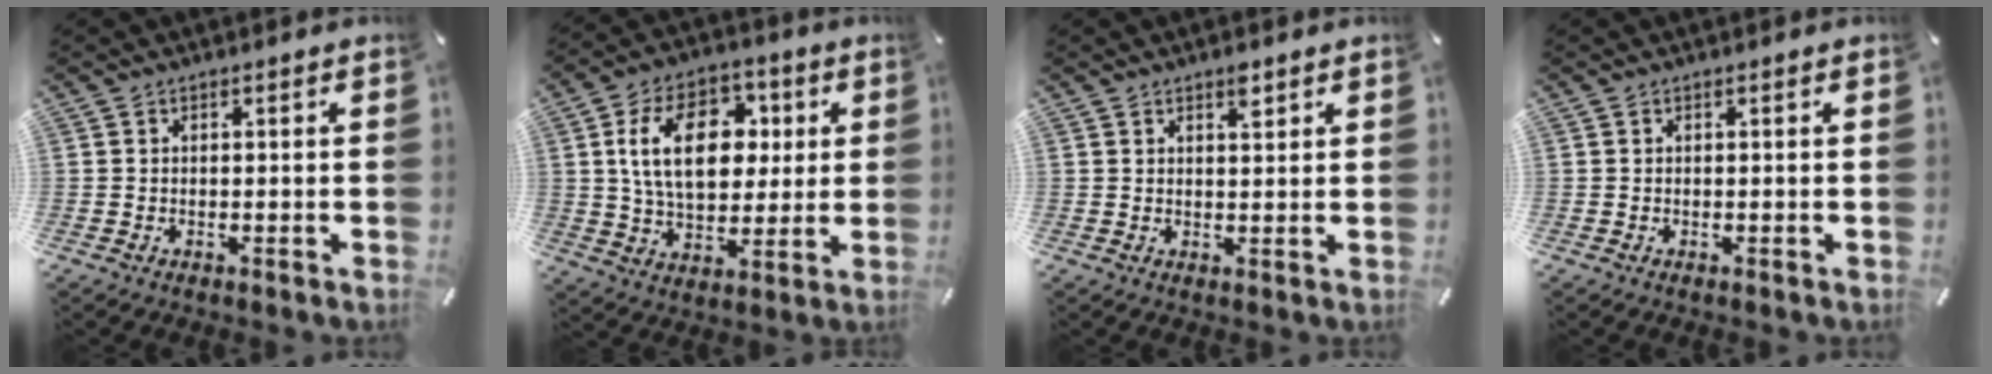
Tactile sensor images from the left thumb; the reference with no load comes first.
{"total": 17.5, "force": [3.6, 11.7, 12.5], "torque": [-0.218, 0.013, 0.059]}
{"total": 2.7, "force": [1.7, 1.1, 1.7], "torque": [-0.021, -0.004, 0.026]}
{"total": 0.0}